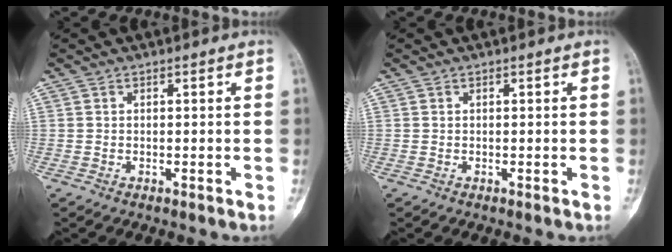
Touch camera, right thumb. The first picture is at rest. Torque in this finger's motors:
{"motor_torque": [0.03, 0.30, 0.03, -0.12, 0.12]}